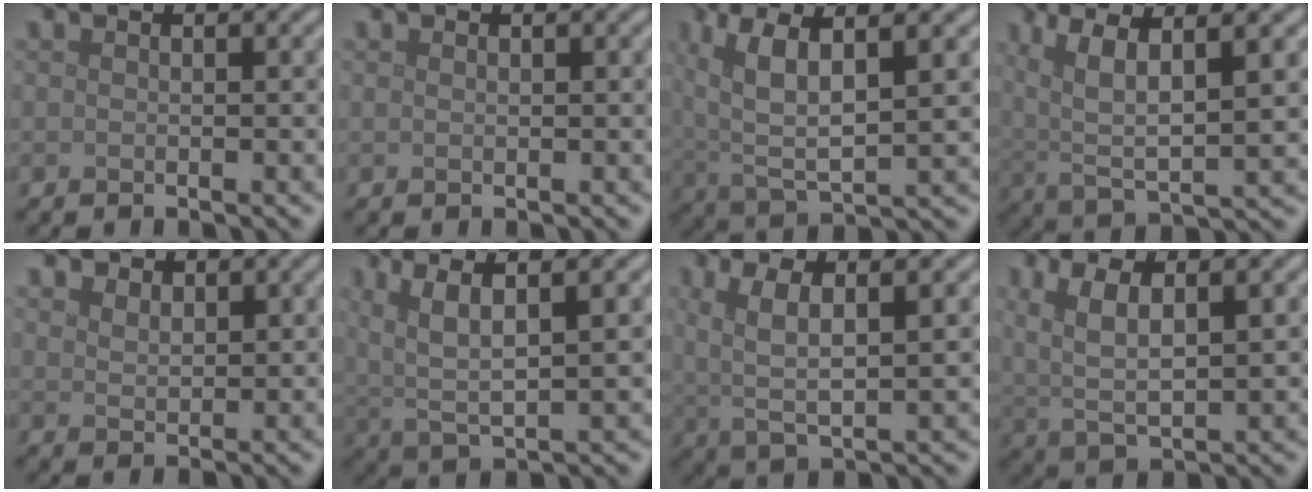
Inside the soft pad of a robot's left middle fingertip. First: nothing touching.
{"total": 0.0}
{"total": 8.1, "force": [3.3, 2.9, 6.8], "torque": [-0.145, 0.007, 0.060]}
{"total": 7.7, "force": [3.2, 2.3, 6.6], "torque": [-0.138, 0.005, 0.062]}
{"total": 2.1, "force": [1.7, 1.1, 0.8], "torque": [-0.019, -0.003, 0.033]}
{"total": 7.1, "force": [3.2, 1.9, 6.0], "torque": [-0.125, 0.009, 0.064]}
{"total": 5.4, "force": [1.8, 1.6, 4.9], "torque": [-0.100, -0.002, 0.035]}
{"total": 5.6, "force": [1.8, 2.4, 4.8], "torque": [-0.103, -0.002, 0.036]}